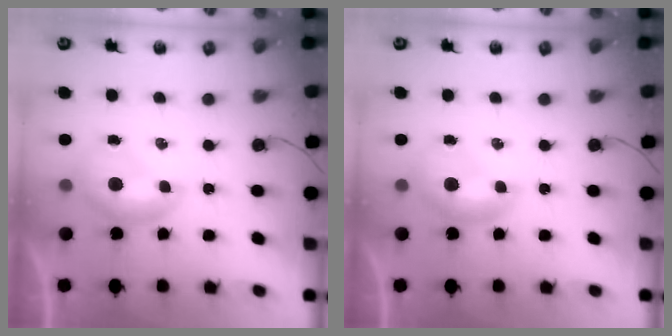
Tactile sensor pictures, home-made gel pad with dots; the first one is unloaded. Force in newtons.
{"total": 0.0}